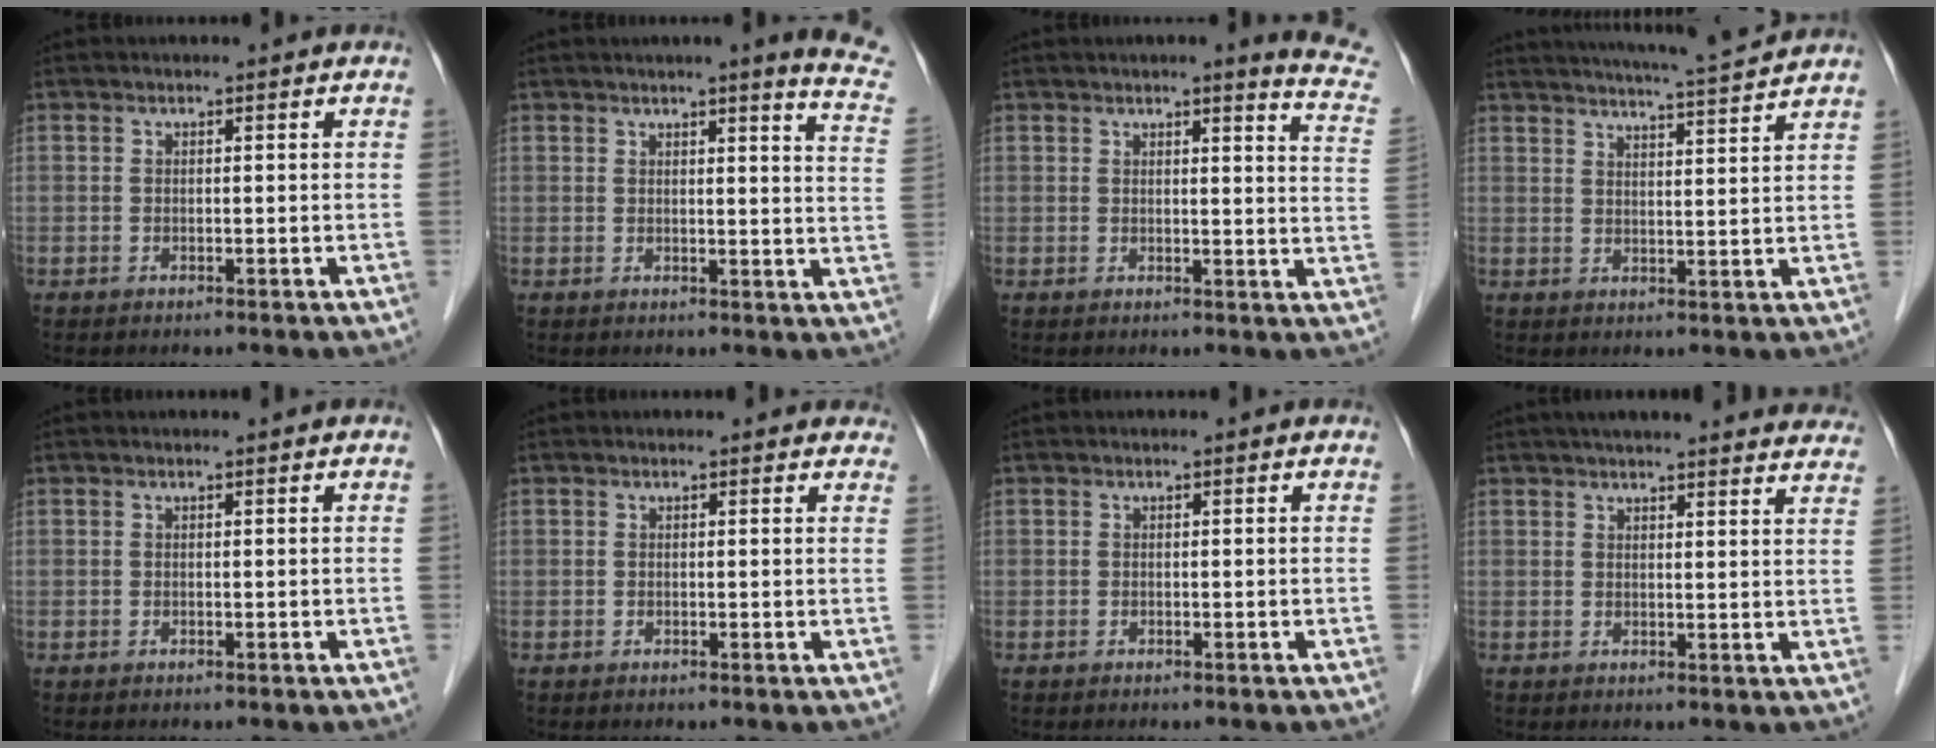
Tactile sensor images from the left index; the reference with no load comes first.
{"total": 9.5, "force": [7.9, -0.4, 5.2], "torque": [-0.051, -0.040, 0.060]}
{"total": 8.6, "force": [7.6, -0.2, 4.1], "torque": [-0.037, -0.041, 0.055]}
{"total": 10.8, "force": [10.1, -0.8, 3.8], "torque": [-0.070, 0.003, 0.134]}
{"total": 0.7, "force": [0.6, 0.0, 0.3], "torque": [-0.007, 0.005, 0.008]}
{"total": 5.7, "force": [5.1, 1.7, 1.7], "torque": [-0.009, 0.008, 0.040]}
{"total": 0.0}
{"total": 23.5, "force": [21.5, 3.0, 8.9], "torque": [-0.124, -0.012, 0.248]}